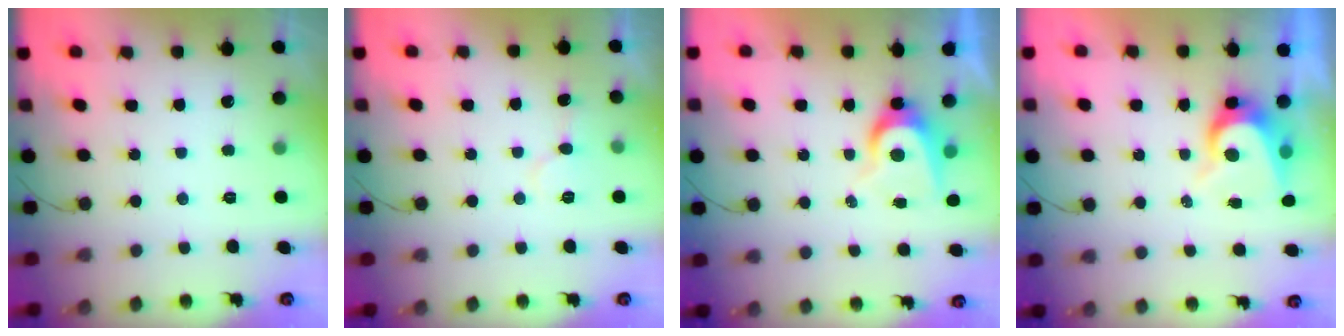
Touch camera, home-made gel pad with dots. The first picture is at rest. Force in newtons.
{"total": 5.5, "press": 5.5, "slide": 0.5}
{"total": 7.0, "press": 6.9, "slide": 0.4}
{"total": 8.2, "press": 8.1, "slide": 1.0}